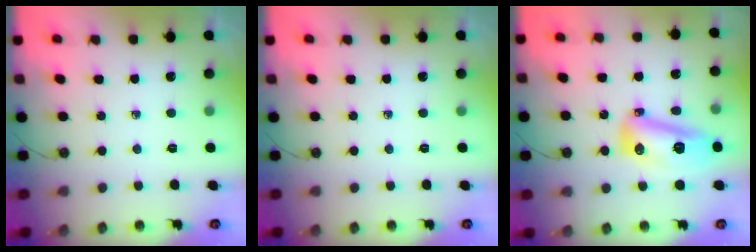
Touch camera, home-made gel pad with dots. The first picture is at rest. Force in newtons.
{"total": 0.0}
{"total": 13.6, "press": 13.6, "slide": 1.3}